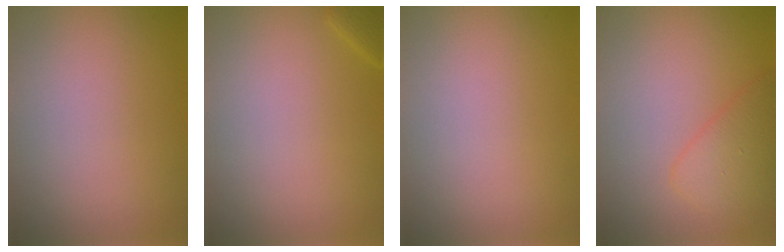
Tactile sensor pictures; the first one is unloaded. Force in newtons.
{"total": 1.1, "press": 1.1, "slide": 0.1}
{"total": 0.0}
{"total": 2.9, "press": 2.9, "slide": 0.3}